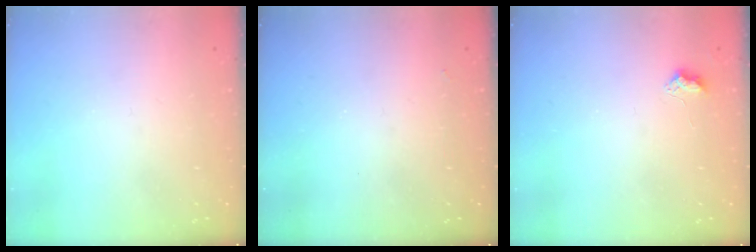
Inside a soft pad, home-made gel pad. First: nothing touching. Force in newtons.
{"total": 1.3, "press": 1.3, "slide": 0.3}
{"total": 4.9, "press": 4.9, "slide": 0.6}